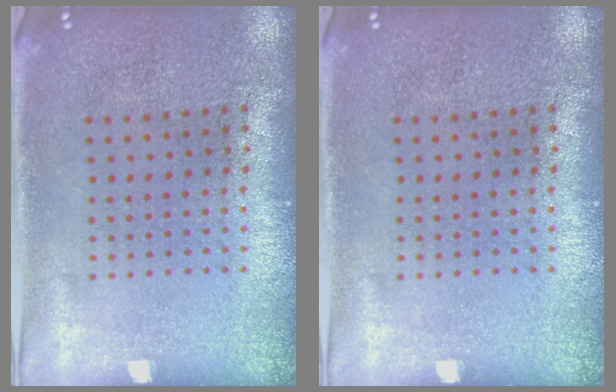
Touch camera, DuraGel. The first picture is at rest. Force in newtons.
{"total": 0.0}